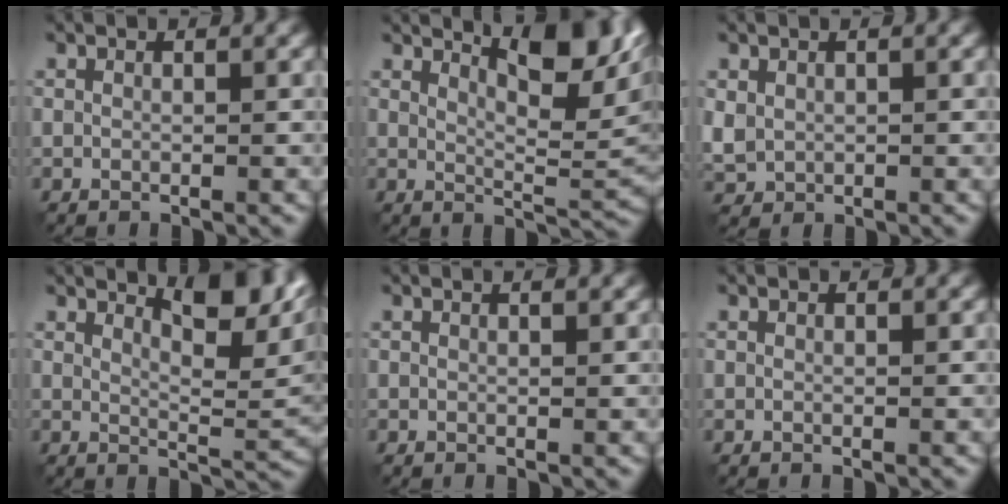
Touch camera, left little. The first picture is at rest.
{"total": 8.3, "force": [4.4, 2.1, 6.8], "torque": [-0.094, 0.005, 0.074]}
{"total": 1.9, "force": [0.5, 1.6, 0.8], "torque": [-0.022, -0.002, 0.012]}
{"total": 7.4, "force": [4.1, 2.3, 5.8], "torque": [-0.072, 0.004, 0.067]}
{"total": 0.7, "force": [0.5, 0.1, 0.5], "torque": [-0.005, 0.003, 0.006]}
{"total": 0.0}